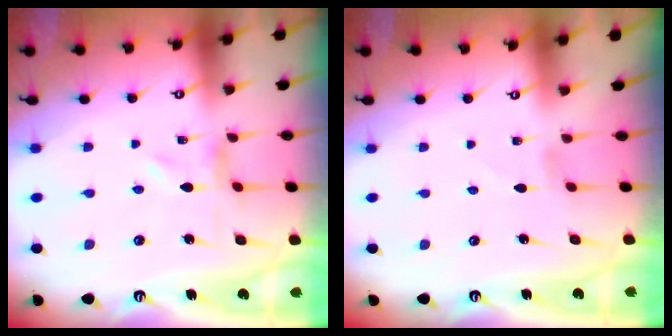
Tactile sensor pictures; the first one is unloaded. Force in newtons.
{"total": 0.0}